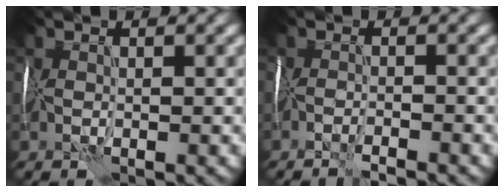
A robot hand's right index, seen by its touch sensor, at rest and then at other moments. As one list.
[{"total": 2.3, "force": [-2.2, 0.0, 0.9], "torque": [-0.016, 0.001, -0.040]}]